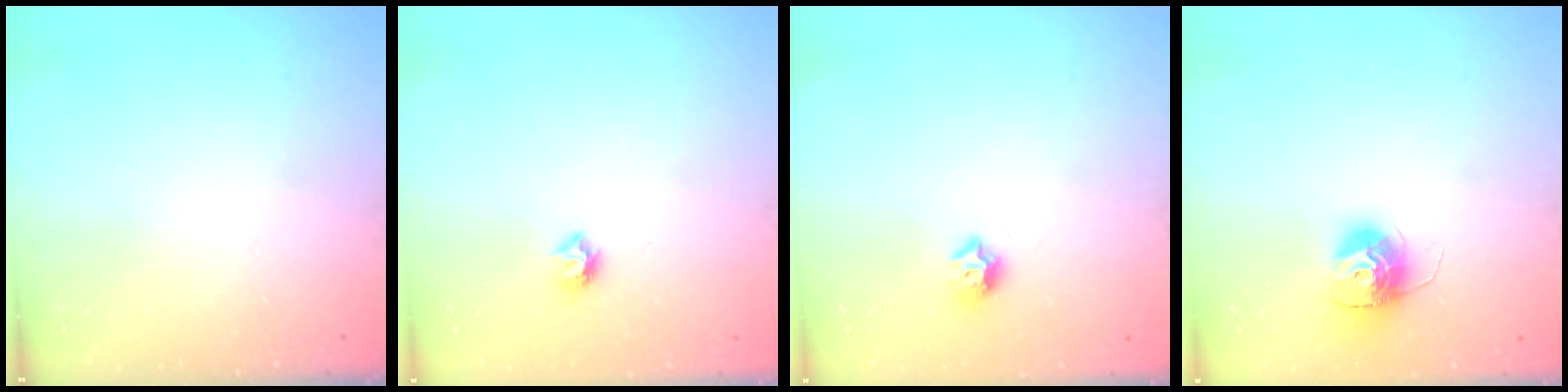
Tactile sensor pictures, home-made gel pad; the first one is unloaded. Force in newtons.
{"total": 6.0, "press": 5.9, "slide": 0.7}
{"total": 6.9, "press": 6.9, "slide": 0.3}
{"total": 12.3, "press": 12.3, "slide": 1.0}